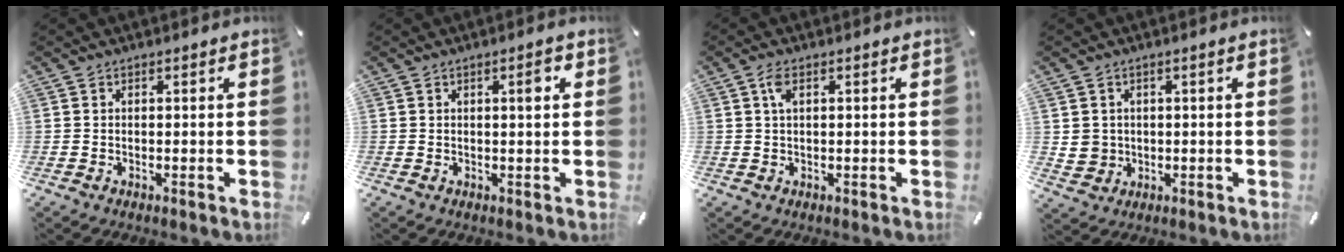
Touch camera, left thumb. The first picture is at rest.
{"total": 2.9, "force": [1.0, 0.7, 2.7], "torque": [-0.037, -0.001, 0.010]}
{"total": 2.8, "force": [1.0, 1.0, 2.4], "torque": [-0.052, 0.007, 0.016]}
{"total": 4.1, "force": [0.7, 4.0, 0.3], "torque": [-0.007, 0.006, 0.016]}